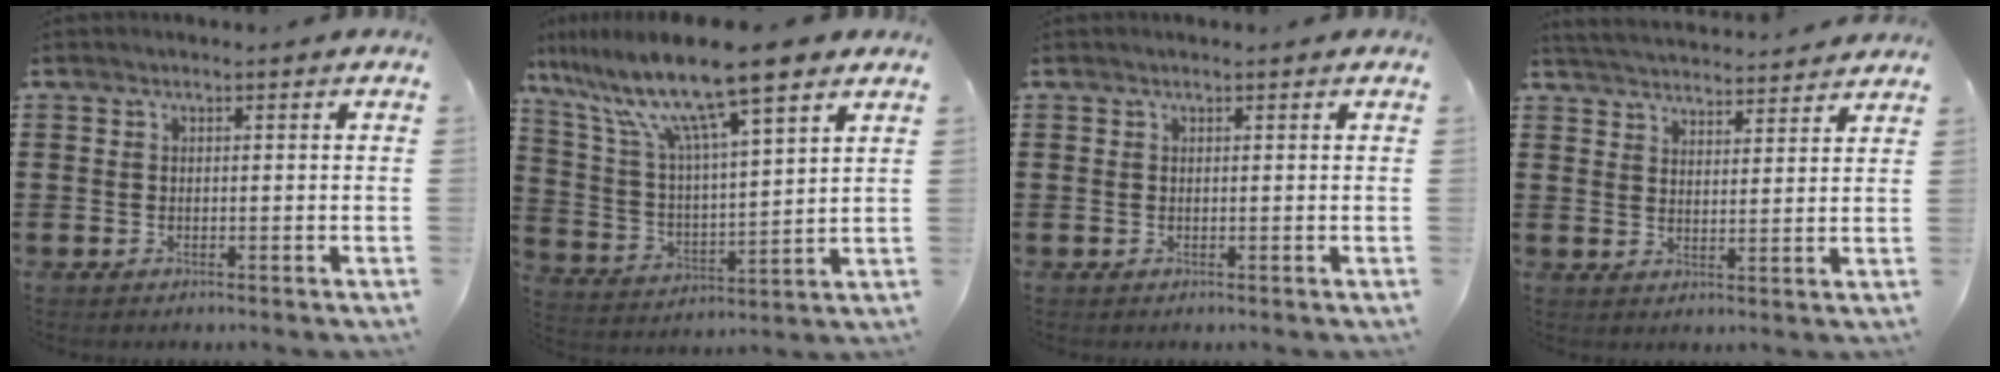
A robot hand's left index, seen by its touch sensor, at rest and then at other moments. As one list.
[{"total": 12.5, "force": [9.4, 1.4, 8.2], "torque": [-0.192, -0.044, 0.157]}, {"total": 0.0}, {"total": 4.2, "force": [4.2, -0.2, 0.2], "torque": [-0.020, -0.026, 0.073]}]